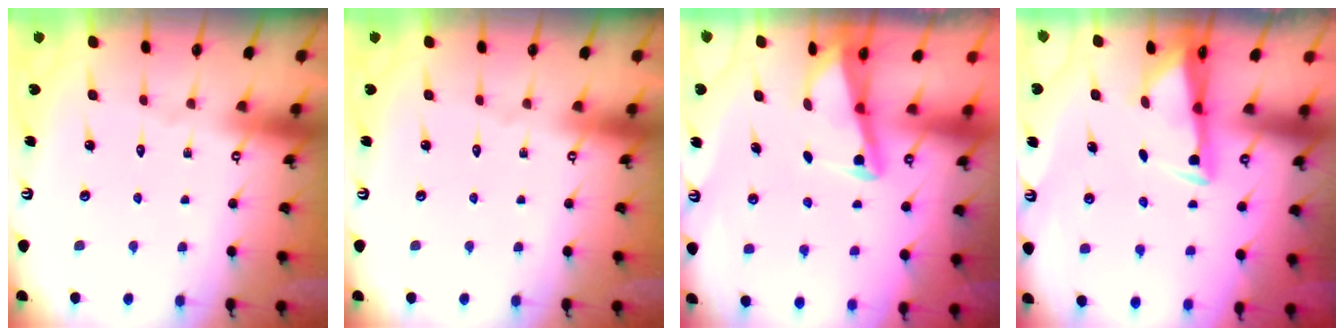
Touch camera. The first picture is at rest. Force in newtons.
{"total": 0.0}
{"total": 3.1, "press": 3.1, "slide": 0.3}
{"total": 2.9, "press": 2.8, "slide": 0.9}